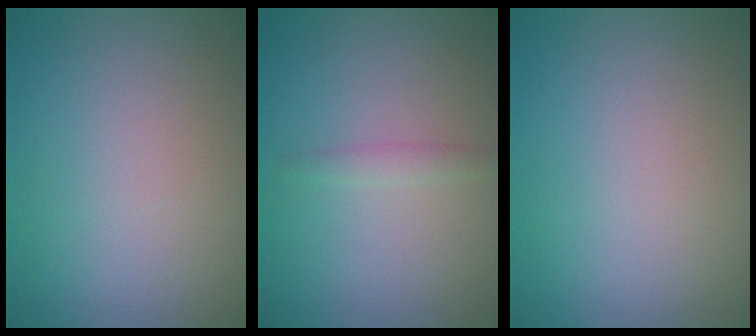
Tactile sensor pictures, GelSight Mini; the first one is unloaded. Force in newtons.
{"total": 1.1, "press": 1.1, "slide": 0.0}
{"total": 0.0}